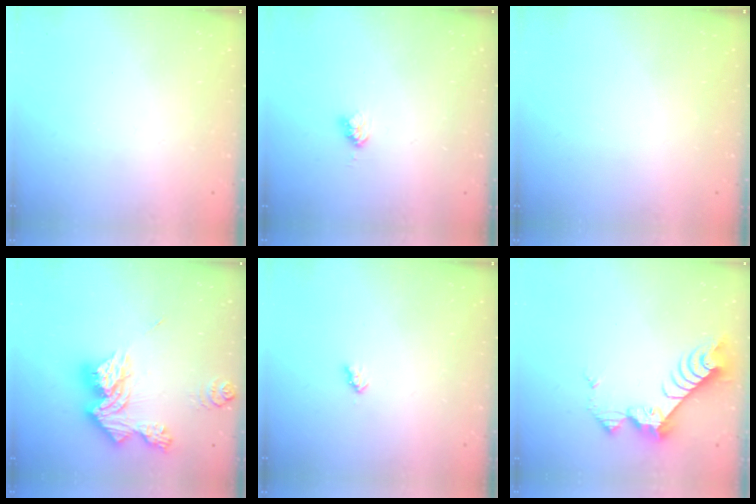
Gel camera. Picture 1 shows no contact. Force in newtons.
{"total": 2.4, "press": 2.3, "slide": 0.4}
{"total": 0.0}
{"total": 16.5, "press": 16.4, "slide": 1.6}
{"total": 2.2, "press": 2.1, "slide": 0.4}
{"total": 9.5, "press": 9.4, "slide": 1.1}